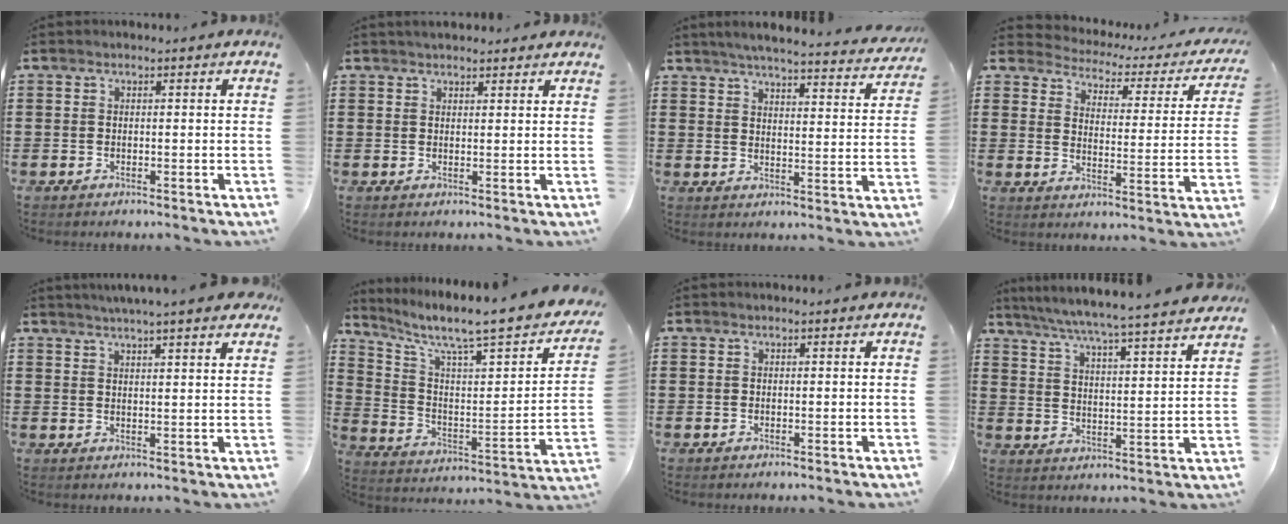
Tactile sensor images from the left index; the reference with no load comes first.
{"total": 1.8, "force": [1.8, 0.4, 0.3], "torque": [-0.009, 0.005, 0.034]}
{"total": 4.3, "force": [4.0, -0.1, 1.5], "torque": [-0.048, -0.027, 0.067]}
{"total": 2.2, "force": [2.0, 0.8, 0.3], "torque": [-0.027, -0.022, 0.025]}
{"total": 3.4, "force": [3.2, -0.6, 1.0], "torque": [-0.030, -0.008, 0.057]}
{"total": 7.9, "force": [6.2, 0.6, 4.8], "torque": [-0.107, -0.056, 0.092]}
{"total": 0.0}
{"total": 5.2, "force": [4.8, -1.1, 1.7], "torque": [-0.055, -0.043, 0.073]}